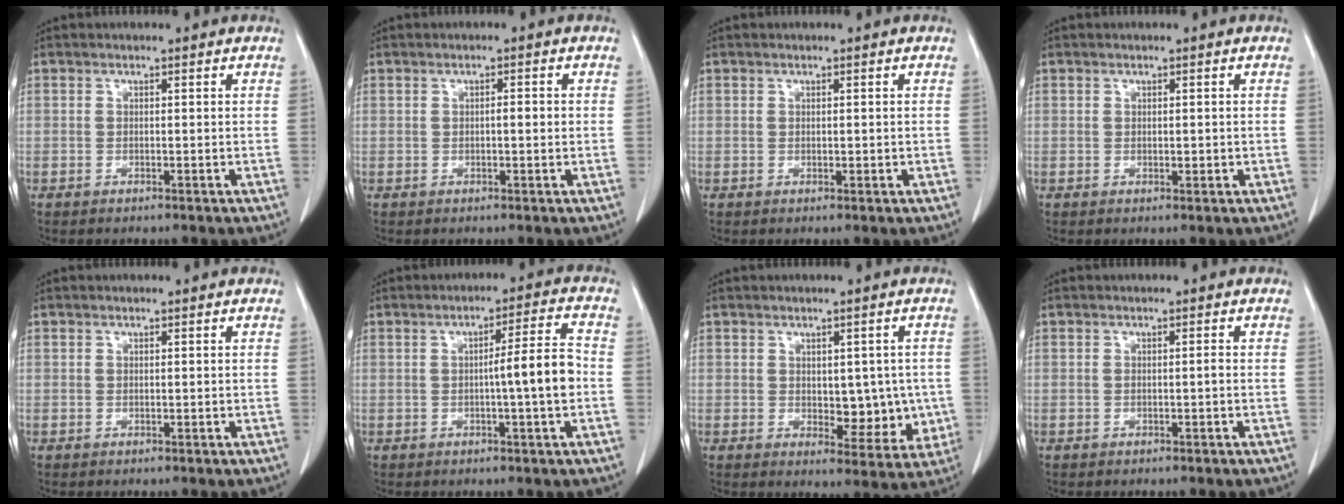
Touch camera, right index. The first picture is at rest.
{"total": 1.4, "force": [-0.1, 0.3, 1.3], "torque": [-0.020, 0.003, -0.001]}
{"total": 0.6, "force": [0.0, 0.3, 0.5], "torque": [-0.006, -0.002, 0.003]}
{"total": 0.8, "force": [0.0, 0.4, 0.7], "torque": [-0.008, -0.002, 0.001]}
{"total": 0.0}
{"total": 6.7, "force": [-1.0, -0.4, 6.6], "torque": [-0.094, 0.009, -0.016]}
{"total": 7.1, "force": [-0.2, 4.0, 5.9], "torque": [-0.054, -0.001, 0.009]}
{"total": 0.6, "force": [-0.2, 0.0, 0.5], "torque": [-0.009, 0.001, -0.004]}